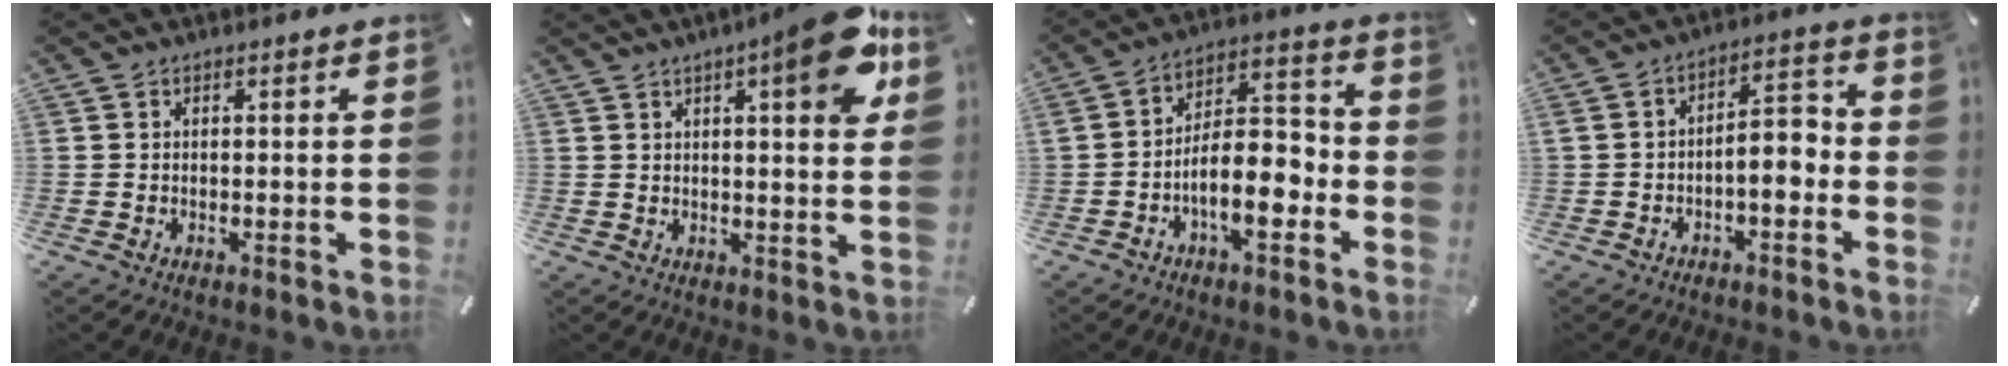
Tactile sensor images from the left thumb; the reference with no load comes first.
{"total": 11.8, "force": [5.8, 2.7, 9.9], "torque": [-0.128, -0.028, 0.087]}
{"total": 11.3, "force": [-5.0, 5.1, 8.8], "torque": [-0.140, 0.009, -0.091]}
{"total": 6.7, "force": [-3.1, 3.1, 5.1], "torque": [-0.084, 0.019, -0.055]}